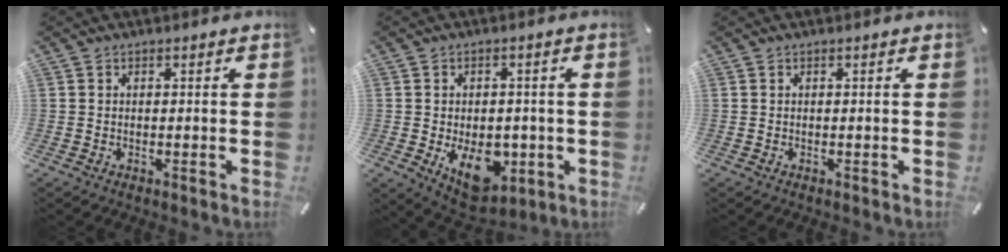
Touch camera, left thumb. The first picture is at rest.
{"total": 11.5, "force": [-3.1, 7.6, 8.0], "torque": [-0.116, -0.004, -0.050]}
{"total": 0.0}